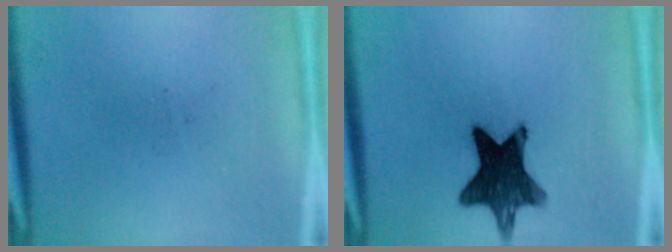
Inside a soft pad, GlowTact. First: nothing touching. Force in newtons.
{"total": 13.3}